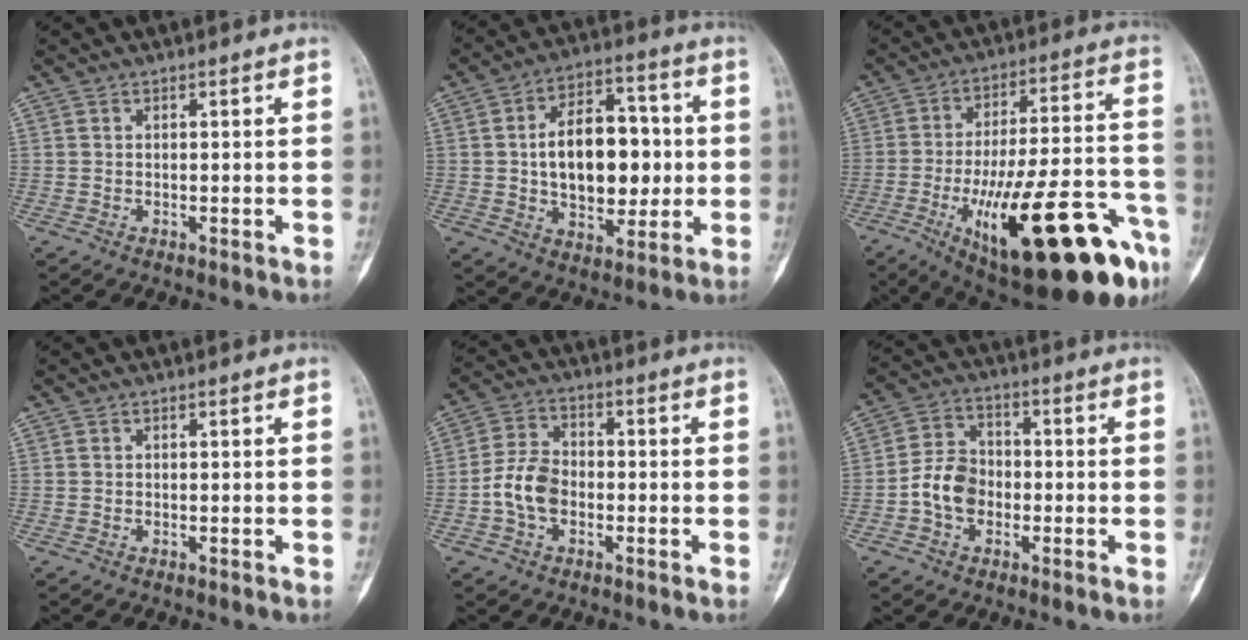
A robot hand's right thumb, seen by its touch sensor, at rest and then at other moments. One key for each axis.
{"total": 17.4, "fx": 0.4, "fy": 10.7, "fz": 13.8, "tx": -0.173, "ty": 0.022, "tz": 0.010}
{"total": 30.4, "fx": -13.5, "fy": 8.7, "fz": 25.8, "tx": -0.343, "ty": 0.050, "tz": -0.191}
{"total": 0.0}
{"total": 7.8, "fx": -2.0, "fy": 5.4, "fz": 5.3, "tx": -0.095, "ty": 0.023, "tz": -0.047}
{"total": 8.1, "fx": -2.0, "fy": 6.2, "fz": 4.8, "tx": -0.074, "ty": 0.028, "tz": -0.048}